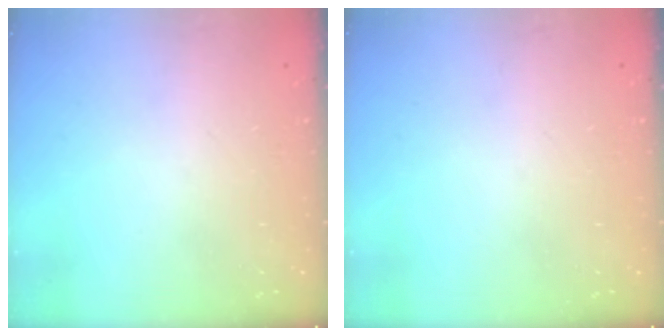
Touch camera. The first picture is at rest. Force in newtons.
{"total": 0.0}